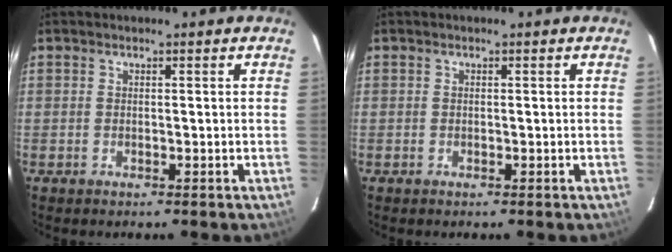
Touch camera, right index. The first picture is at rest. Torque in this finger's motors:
{"motor_torque": [-0.07, 0.09, 0.02, 0.00]}